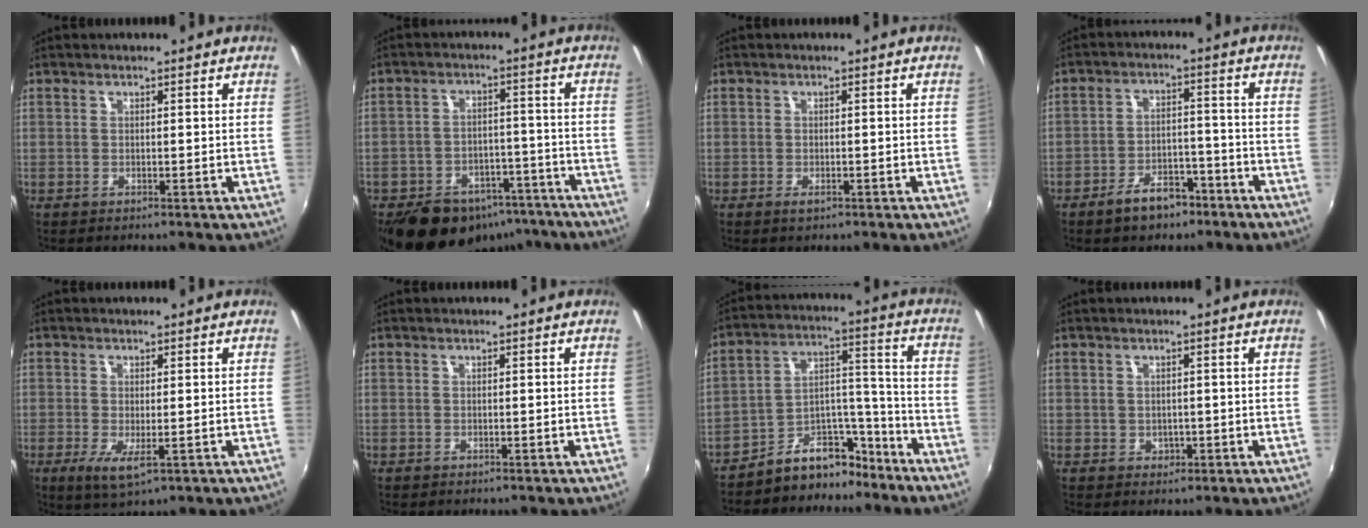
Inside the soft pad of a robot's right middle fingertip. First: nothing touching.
{"total": 17.6, "force": [-13.1, 9.3, 7.1], "torque": [-0.155, 0.016, -0.165]}
{"total": 1.1, "force": [-0.8, -0.3, 0.6], "torque": [-0.007, -0.008, -0.015]}
{"total": 7.2, "force": [-5.5, 2.9, 3.6], "torque": [-0.072, 0.013, -0.078]}
{"total": 4.4, "force": [-1.6, 0.5, 4.0], "torque": [-0.077, -0.024, -0.024]}
{"total": 1.0, "force": [0.1, -0.9, -0.2], "torque": [0.008, -0.005, 0.000]}
{"total": 10.4, "force": [-9.0, 4.4, 2.8], "torque": [-0.031, 0.057, -0.139]}
{"total": 0.8, "force": [0.0, 0.7, 0.2], "torque": [0.004, -0.005, 0.003]}